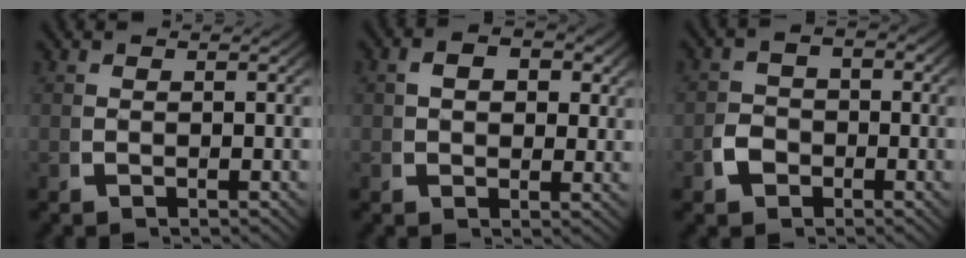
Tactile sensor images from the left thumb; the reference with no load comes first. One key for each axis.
{"total": 3.3, "fx": 0.9, "fy": 2.1, "fz": 2.3, "tx": -0.038, "ty": -0.005, "tz": 0.015}
{"total": 2.7, "fx": -1.1, "fy": 2.1, "fz": 1.4, "tx": -0.024, "ty": -0.005, "tz": -0.020}